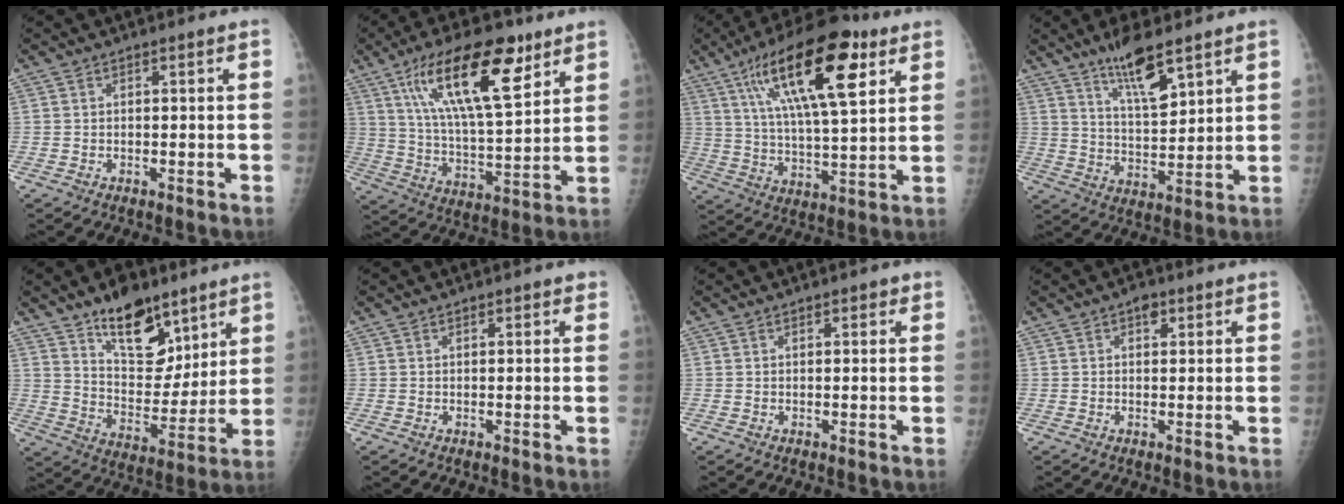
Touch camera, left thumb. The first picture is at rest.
{"total": 19.7, "force": [10.4, 6.7, 15.3], "torque": [-0.234, -0.039, 0.182]}
{"total": 21.1, "force": [9.8, 6.8, 17.4], "torque": [-0.274, -0.024, 0.161]}
{"total": 10.0, "force": [6.8, 2.5, 6.8], "torque": [-0.110, -0.045, 0.128]}
{"total": 15.6, "force": [10.3, 8.1, 8.5], "torque": [-0.083, -0.074, 0.177]}
{"total": 0.7, "force": [0.4, 0.4, 0.3], "torque": [0.002, -0.001, 0.002]}
{"total": 1.1, "force": [0.6, 0.6, 0.6], "torque": [0.002, -0.001, 0.004]}
{"total": 2.1, "force": [1.1, 1.4, 1.2], "torque": [-0.006, -0.001, 0.013]}